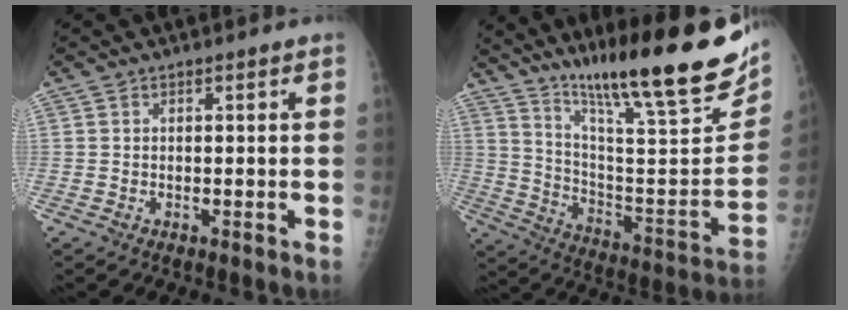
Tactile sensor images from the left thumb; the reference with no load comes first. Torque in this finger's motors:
{"motor_torque": [0.85, 0.03, 1.43, -1.33, 0.32]}